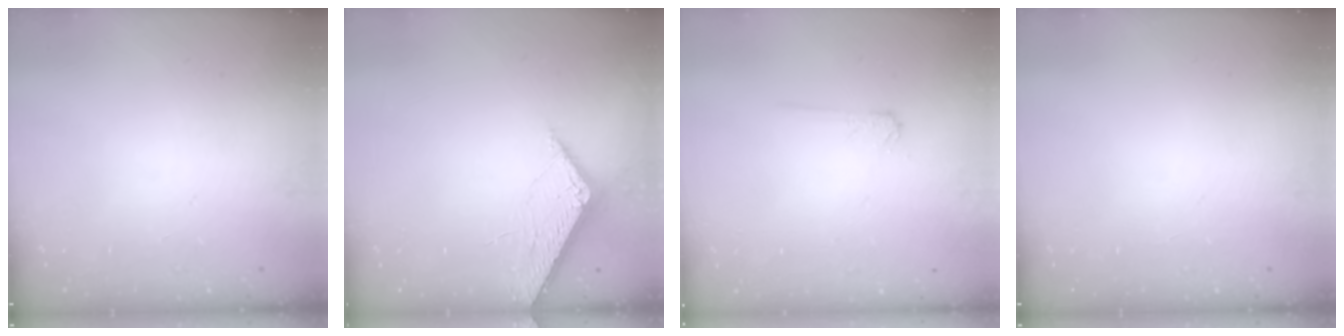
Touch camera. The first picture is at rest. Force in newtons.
{"total": 5.8, "press": 5.8, "slide": 0.6}
{"total": 4.3, "press": 4.2, "slide": 0.8}
{"total": 0.0}